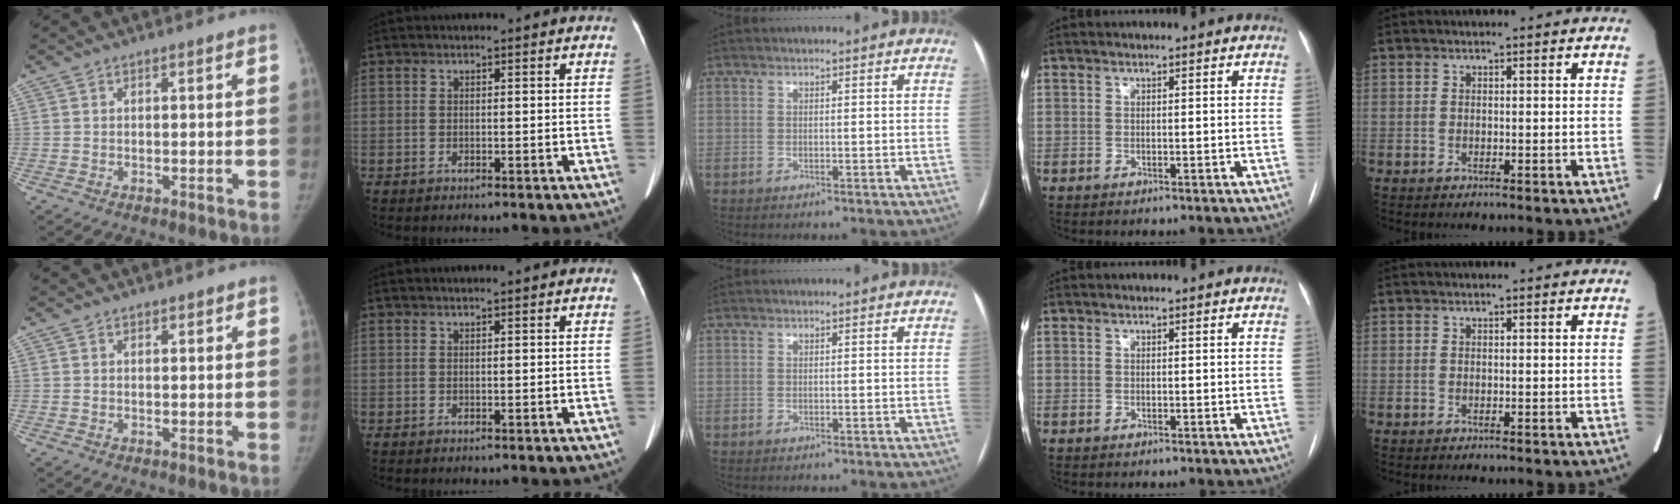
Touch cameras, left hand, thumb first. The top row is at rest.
{"thumb": {"total": 0.9, "force": [0.7, 0.5, 0.3], "torque": [0.004, -0.004, 0.007]}, "index": {"total": 1.0, "force": [0.8, -0.1, 0.6], "torque": [-0.011, 0.012, 0.017]}}